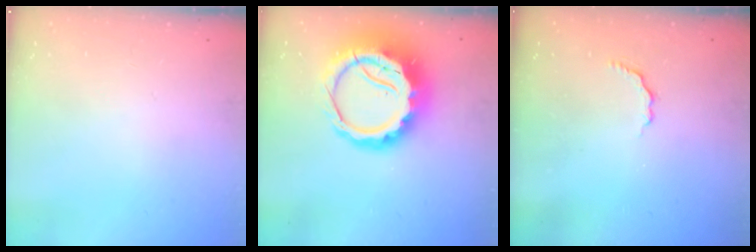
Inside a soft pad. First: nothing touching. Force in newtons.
{"total": 15.9, "press": 15.5, "slide": 3.4}
{"total": 2.5, "press": 2.3, "slide": 1.0}